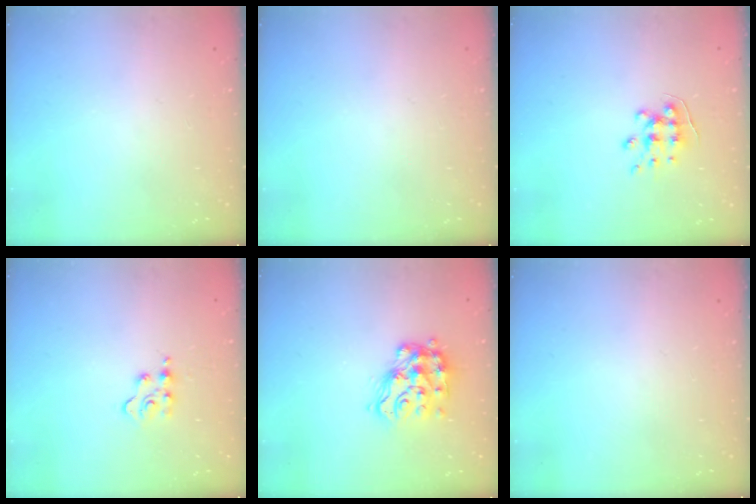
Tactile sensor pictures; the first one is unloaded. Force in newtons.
{"total": 0.0}
{"total": 6.6, "press": 6.6, "slide": 0.6}
{"total": 3.5, "press": 3.5, "slide": 0.4}
{"total": 15.1, "press": 15.0, "slide": 0.9}
{"total": 0.0}